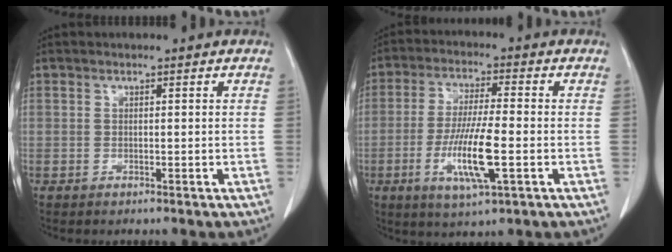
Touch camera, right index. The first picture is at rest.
{"total": 10.3, "force": [-2.9, 1.0, 9.8], "torque": [-0.191, -0.015, -0.054]}